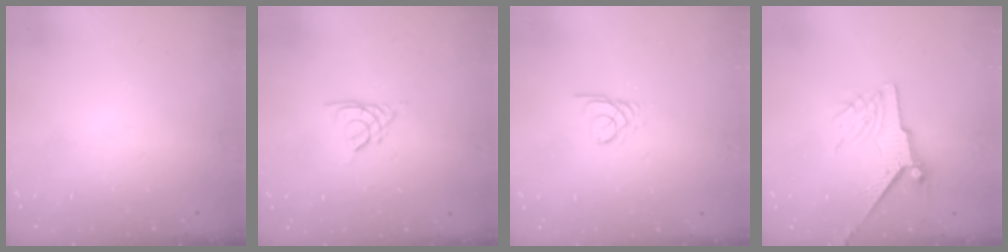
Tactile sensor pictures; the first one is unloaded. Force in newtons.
{"total": 2.7, "press": 2.7, "slide": 0.4}
{"total": 2.3, "press": 2.3, "slide": 0.2}
{"total": 7.3, "press": 7.2, "slide": 1.0}